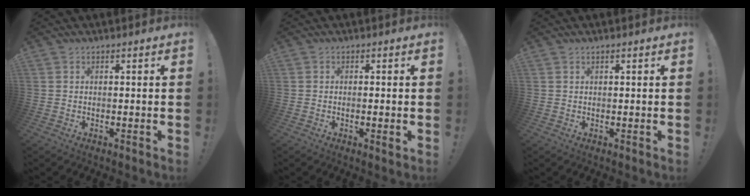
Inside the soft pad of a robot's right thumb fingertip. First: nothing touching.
{"total": 1.7, "force": [-0.3, 0.0, 1.6], "torque": [-0.027, 0.000, -0.004]}
{"total": 0.7, "force": [0.5, 0.0, 0.5], "torque": [-0.018, 0.005, 0.011]}